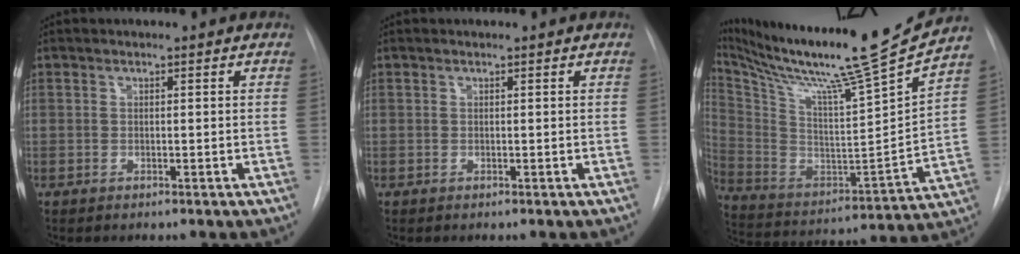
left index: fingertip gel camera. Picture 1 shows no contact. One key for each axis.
{"total": 0.0}
{"total": 26.9, "fx": 22.8, "fy": -1.8, "fz": 14.1, "tx": -0.265, "ty": -0.066, "tz": 0.365}